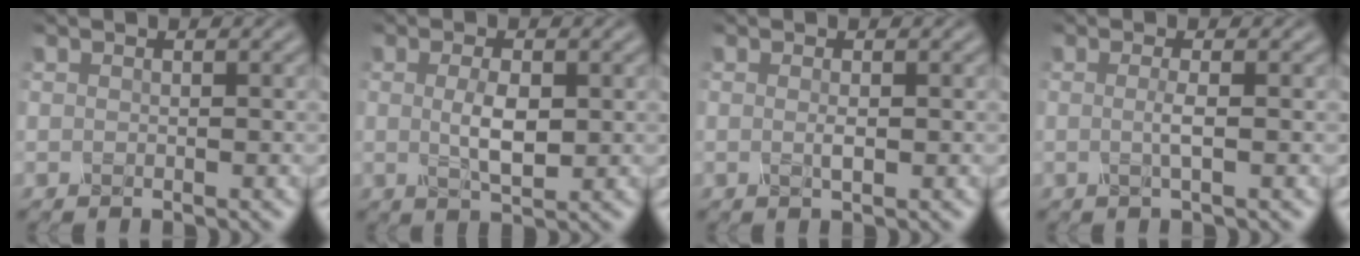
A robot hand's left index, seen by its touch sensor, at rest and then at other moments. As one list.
[{"total": 3.2, "force": [0.2, 1.2, 3.0], "torque": [-0.063, -0.003, 0.004]}, {"total": 1.0, "force": [0.0, 0.2, 1.0], "torque": [-0.021, 0.000, 0.000]}, {"total": 1.6, "force": [-0.1, 0.3, 1.6], "torque": [-0.030, -0.002, -0.005]}]